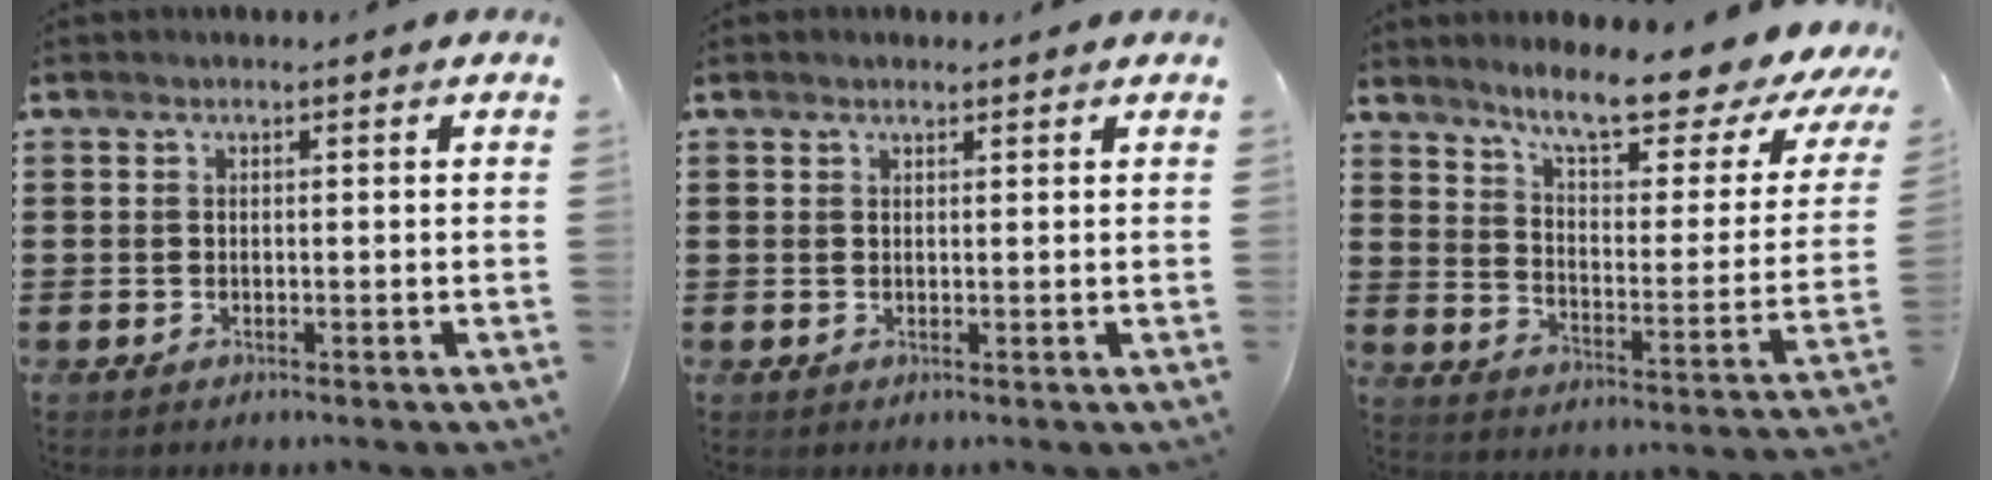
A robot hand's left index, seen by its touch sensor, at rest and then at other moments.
{"total": 0.9, "force": [0.9, 0.2, 0.2], "torque": [-0.005, 0.001, 0.017]}
{"total": 11.2, "force": [9.2, 0.9, 6.3], "torque": [-0.123, -0.067, 0.150]}